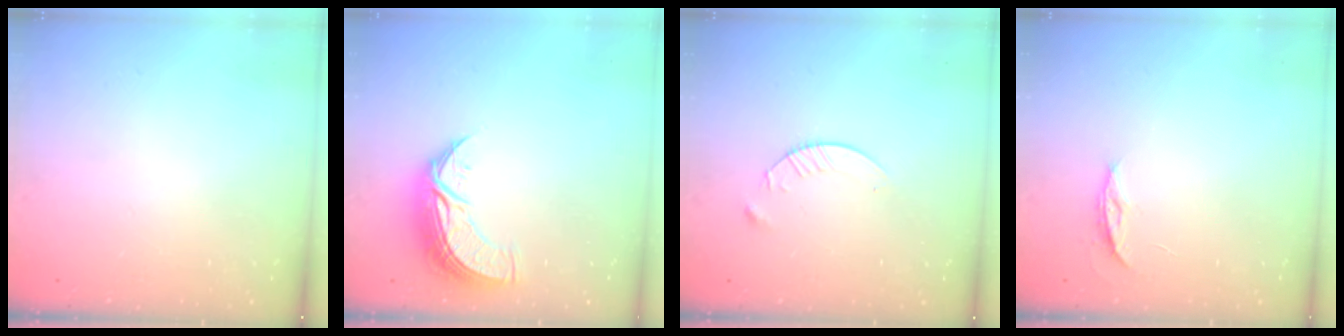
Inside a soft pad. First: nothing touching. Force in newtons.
{"total": 9.5, "press": 9.5, "slide": 0.8}
{"total": 4.8, "press": 4.8, "slide": 0.6}
{"total": 3.5, "press": 3.5, "slide": 0.4}